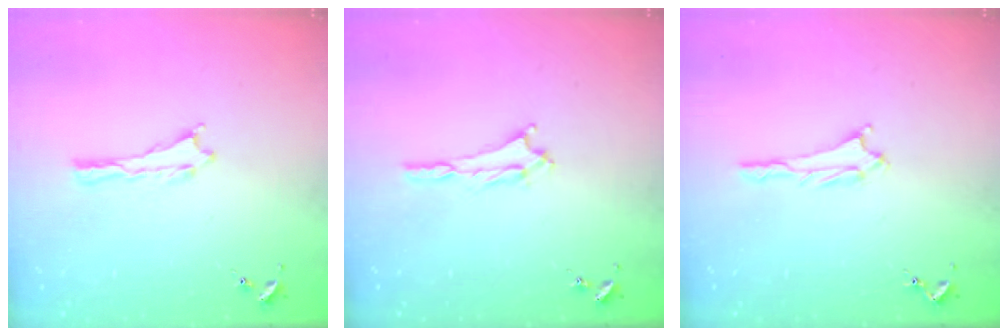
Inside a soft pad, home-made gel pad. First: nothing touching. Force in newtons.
{"total": 1.3, "press": 1.3, "slide": 0.2}
{"total": 1.1, "press": 1.0, "slide": 0.1}